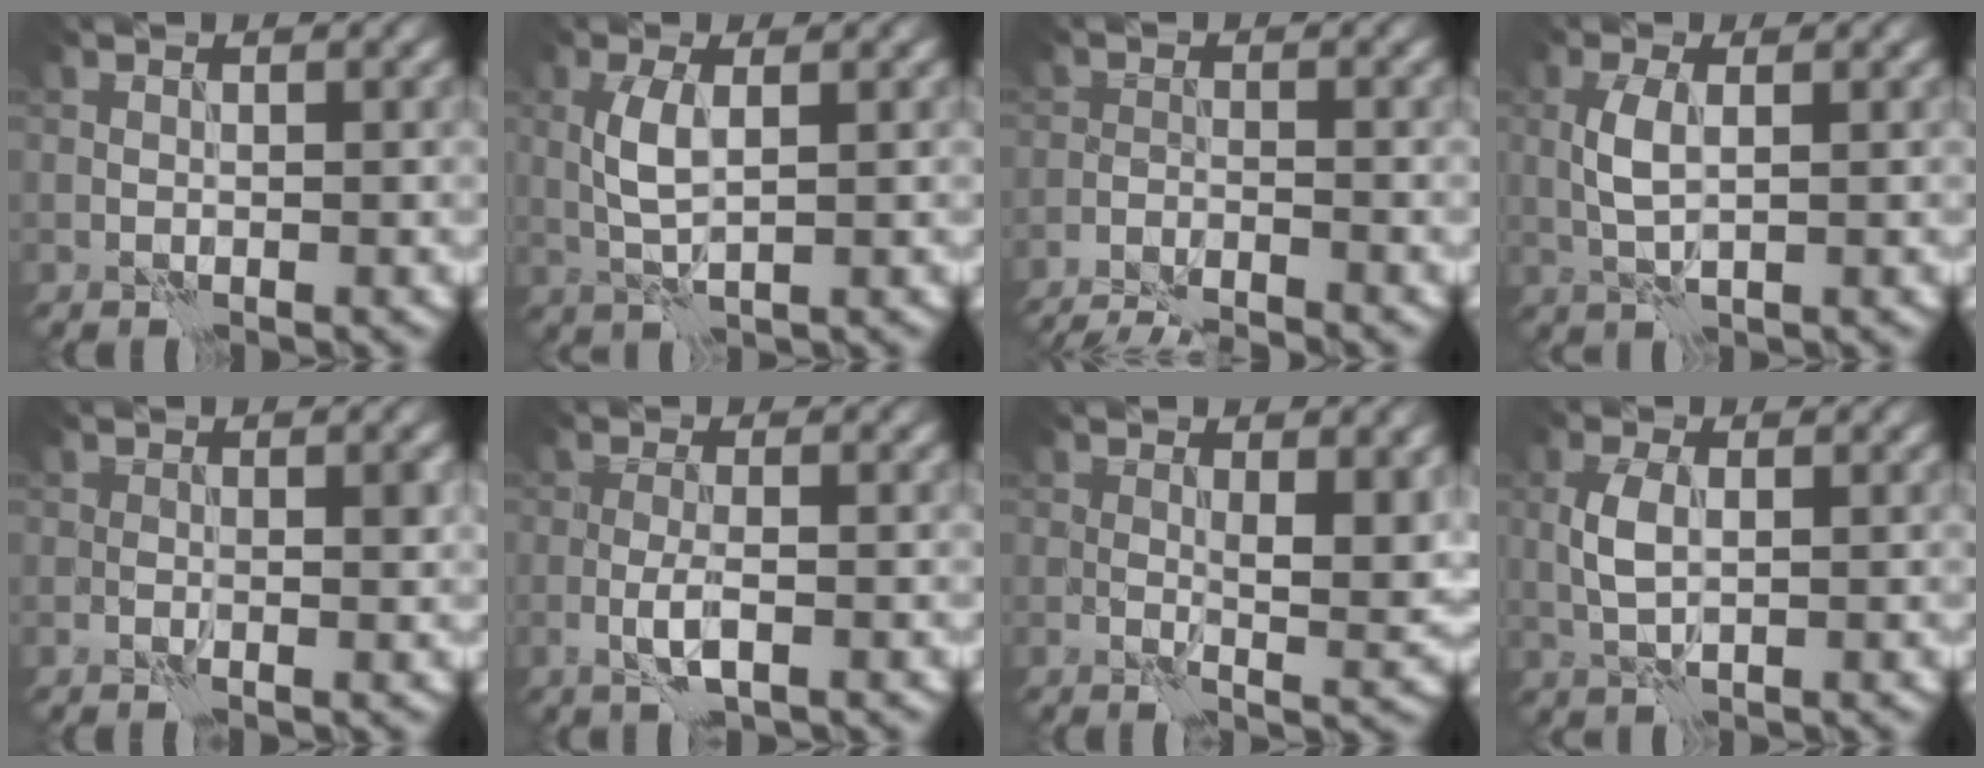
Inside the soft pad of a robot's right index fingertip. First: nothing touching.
{"total": 3.1, "force": [0.3, 1.0, 2.9], "torque": [-0.068, 0.003, 0.007]}
{"total": 6.5, "force": [-6.1, 1.0, 1.9], "torque": [-0.033, -0.008, -0.096]}
{"total": 2.8, "force": [0.2, 1.1, 2.6], "torque": [-0.063, 0.002, 0.005]}
{"total": 1.4, "force": [-0.2, 0.7, 1.2], "torque": [-0.014, -0.002, -0.005]}
{"total": 2.5, "force": [-0.9, 0.6, 2.2], "torque": [-0.046, 0.003, -0.022]}
{"total": 4.2, "force": [0.9, 1.6, 3.8], "torque": [-0.056, -0.006, 0.017]}
{"total": 2.9, "force": [0.2, 1.4, 2.5], "torque": [-0.061, 0.001, 0.004]}